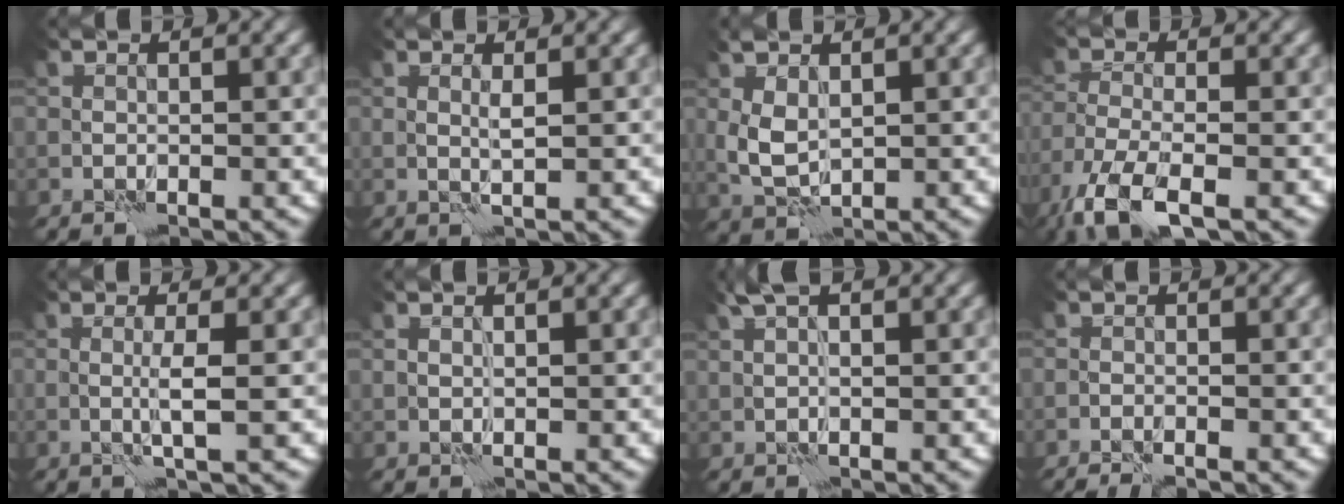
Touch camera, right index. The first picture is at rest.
{"total": 1.0, "force": [0.7, -0.3, 0.6], "torque": [-0.012, -0.002, 0.011]}
{"total": 3.0, "force": [1.0, 1.6, 2.3], "torque": [-0.057, 0.001, 0.026]}
{"total": 6.5, "force": [-4.3, 1.8, 4.5], "torque": [-0.097, -0.017, -0.091]}
{"total": 1.8, "force": [0.4, -0.2, 1.8], "torque": [-0.035, -0.006, 0.005]}
{"total": 0.6, "force": [0.5, 0.0, 0.2], "torque": [-0.002, -0.002, 0.010]}
{"total": 2.2, "force": [1.5, 0.3, 1.5], "torque": [-0.029, 0.004, 0.026]}
{"total": 1.8, "force": [-1.4, 0.1, 1.1], "torque": [-0.026, -0.004, -0.024]}